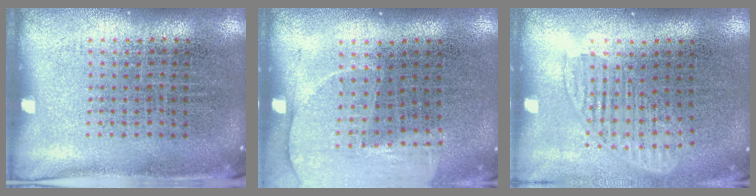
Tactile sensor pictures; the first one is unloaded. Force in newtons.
{"total": 1.3, "press": 1.3, "slide": 0.4}
{"total": 1.4, "press": 1.2, "slide": 0.8}